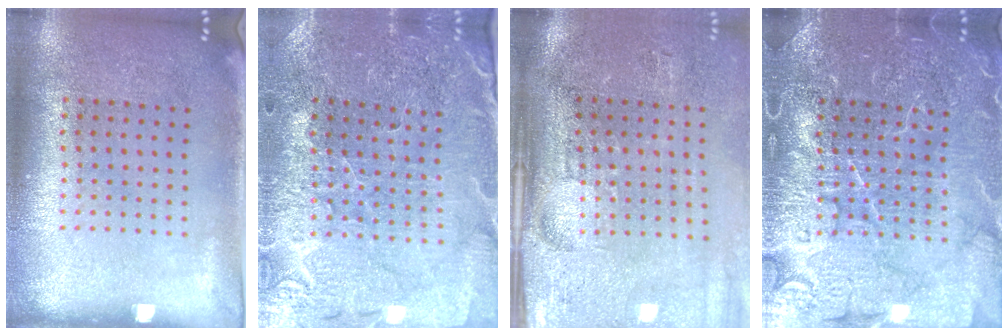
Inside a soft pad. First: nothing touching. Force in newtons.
{"total": 1.8, "press": 1.8, "slide": 0.2}
{"total": 4.7, "press": 3.9, "slide": 2.6}
{"total": 7.2, "press": 7.1, "slide": 1.1}